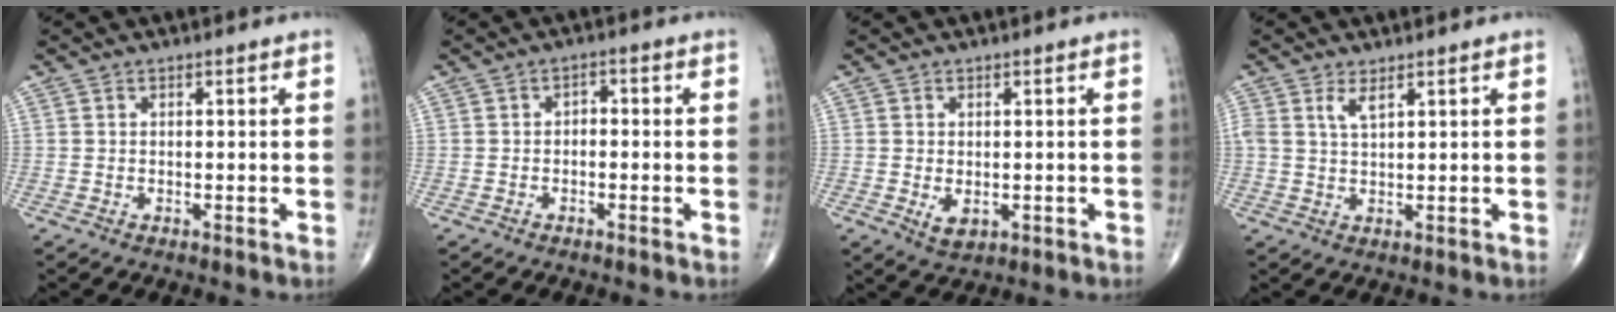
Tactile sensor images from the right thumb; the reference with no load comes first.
{"total": 1.8, "force": [-0.5, 1.2, 1.2], "torque": [-0.010, 0.013, -0.015]}
{"total": 3.1, "force": [-0.6, 2.0, 2.3], "torque": [-0.029, -0.005, -0.001]}
{"total": 2.8, "force": [1.5, 0.8, 2.1], "torque": [-0.047, -0.002, 0.036]}